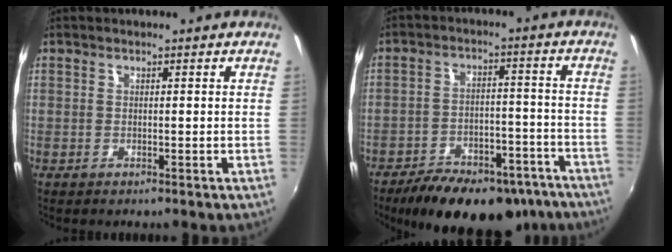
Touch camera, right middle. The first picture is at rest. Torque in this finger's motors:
{"motor_torque": [1.07, -1.07, 0.34, 0.15]}